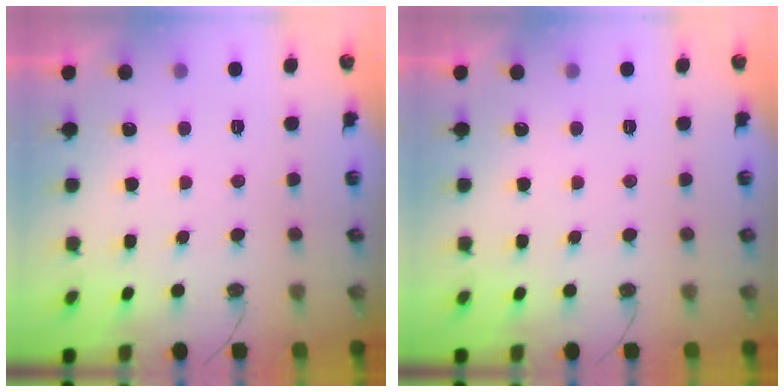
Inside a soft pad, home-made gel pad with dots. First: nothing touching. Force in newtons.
{"total": 0.0}